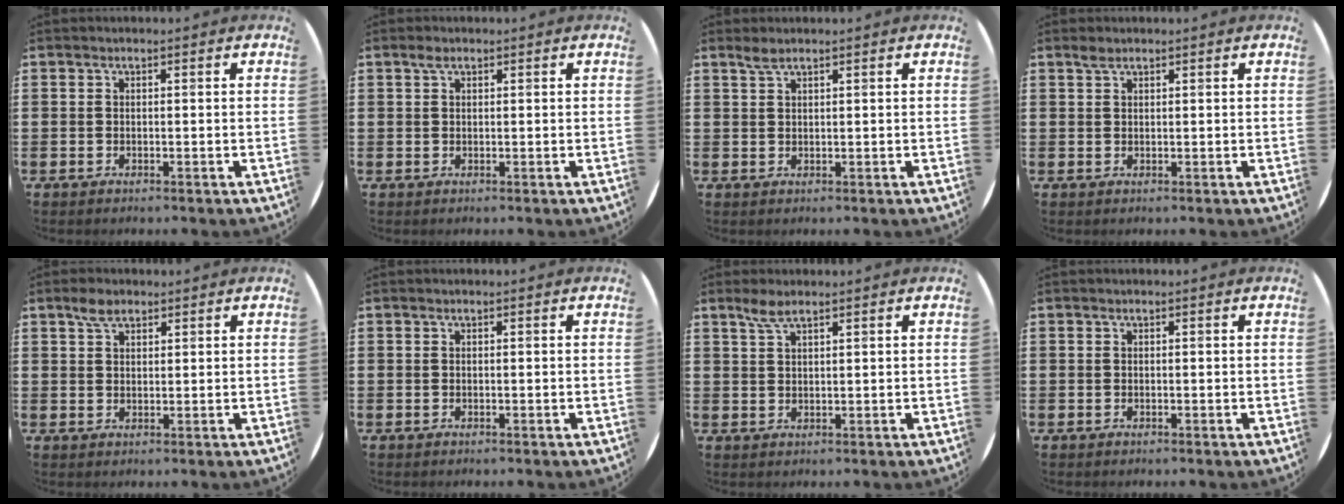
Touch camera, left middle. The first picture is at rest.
{"total": 1.0, "force": [0.6, 0.6, 0.6], "torque": [-0.012, 0.006, 0.010]}
{"total": 1.5, "force": [1.2, 0.1, 0.8], "torque": [-0.016, 0.003, 0.022]}
{"total": 1.0, "force": [0.9, 0.3, 0.4], "torque": [-0.009, 0.003, 0.016]}
{"total": 3.0, "force": [2.2, 1.5, 1.4], "torque": [-0.023, 0.004, 0.038]}
{"total": 0.0}
{"total": 2.6, "force": [2.0, 0.5, 1.6], "torque": [-0.036, 0.005, 0.036]}
{"total": 0.0}